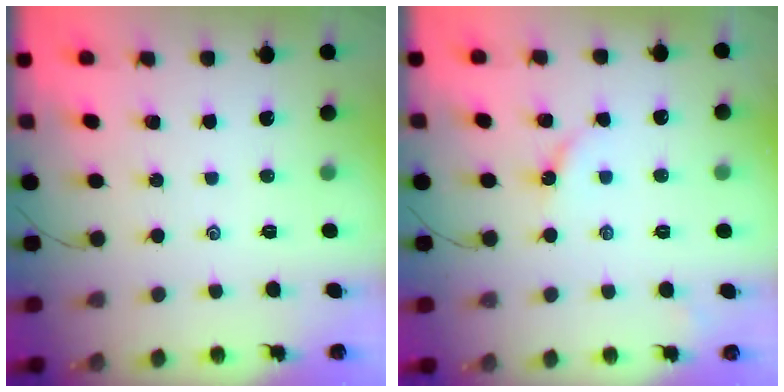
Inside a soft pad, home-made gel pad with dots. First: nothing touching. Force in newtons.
{"total": 2.9, "press": 2.9, "slide": 0.5}